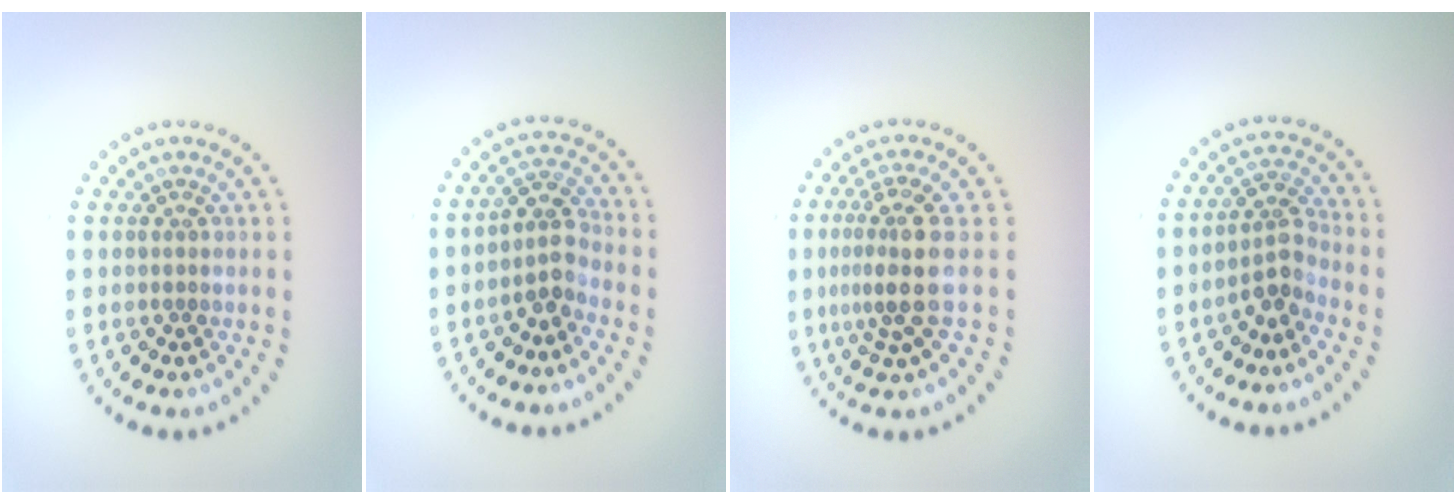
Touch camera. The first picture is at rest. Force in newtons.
{"total": 2.7, "press": 2.0, "slide": 1.8}
{"total": 3.9, "press": 2.8, "slide": 2.6}
{"total": 2.6, "press": 2.0, "slide": 1.7}